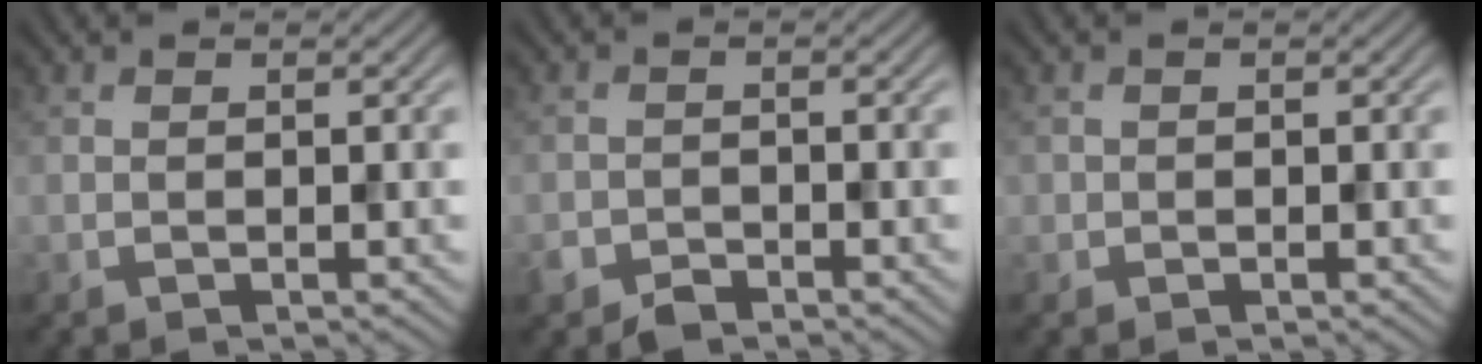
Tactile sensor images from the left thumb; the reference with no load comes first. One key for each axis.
{"total": 2.5, "fx": -2.0, "fy": 1.4, "fz": 0.8, "tx": -0.016, "ty": -0.005, "tz": -0.045}
{"total": 1.0, "fx": 0.0, "fy": 1.0, "fz": 0.0, "tx": 0.003, "ty": -0.004, "tz": -0.004}